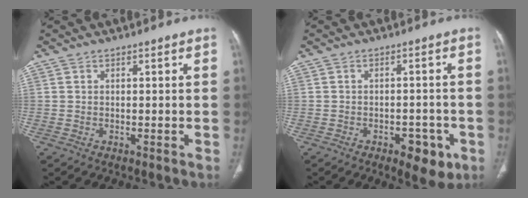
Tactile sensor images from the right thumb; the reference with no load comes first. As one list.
[{"total": 6.7, "force": [-3.2, 3.4, 4.8], "torque": [-0.043, 0.012, -0.037]}]